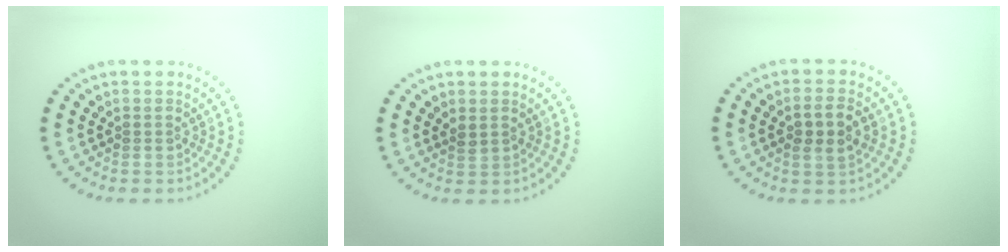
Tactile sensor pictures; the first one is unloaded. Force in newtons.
{"total": 0.8, "press": 0.7, "slide": 0.4}
{"total": 2.7, "press": 2.6, "slide": 0.5}